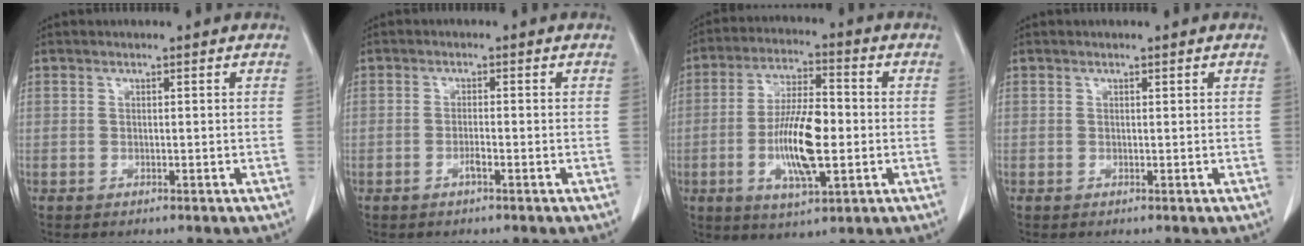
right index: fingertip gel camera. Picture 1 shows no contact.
{"total": 0.9, "force": [-0.5, 0.0, 0.8], "torque": [-0.015, 0.001, -0.010]}
{"total": 12.1, "force": [-2.0, 3.4, 11.4], "torque": [-0.219, -0.001, -0.035]}
{"total": 0.0}